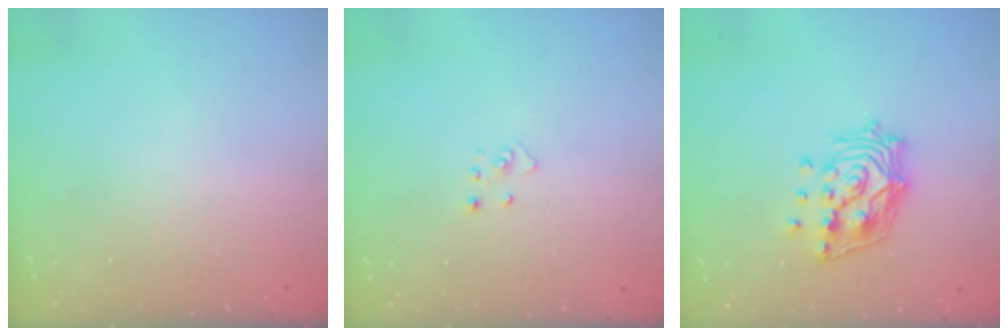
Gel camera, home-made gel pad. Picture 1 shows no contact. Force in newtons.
{"total": 3.1, "press": 3.1, "slide": 0.2}
{"total": 14.8, "press": 14.6, "slide": 2.2}